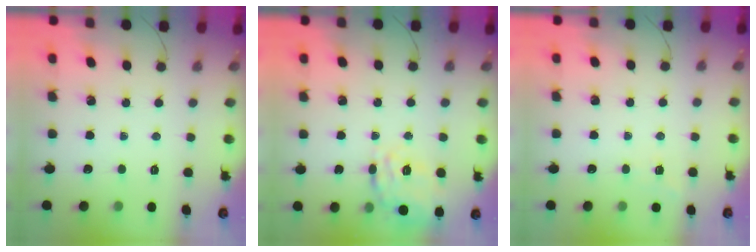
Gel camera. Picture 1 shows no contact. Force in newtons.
{"total": 12.3, "press": 12.1, "slide": 1.8}
{"total": 2.8, "press": 2.4, "slide": 1.6}